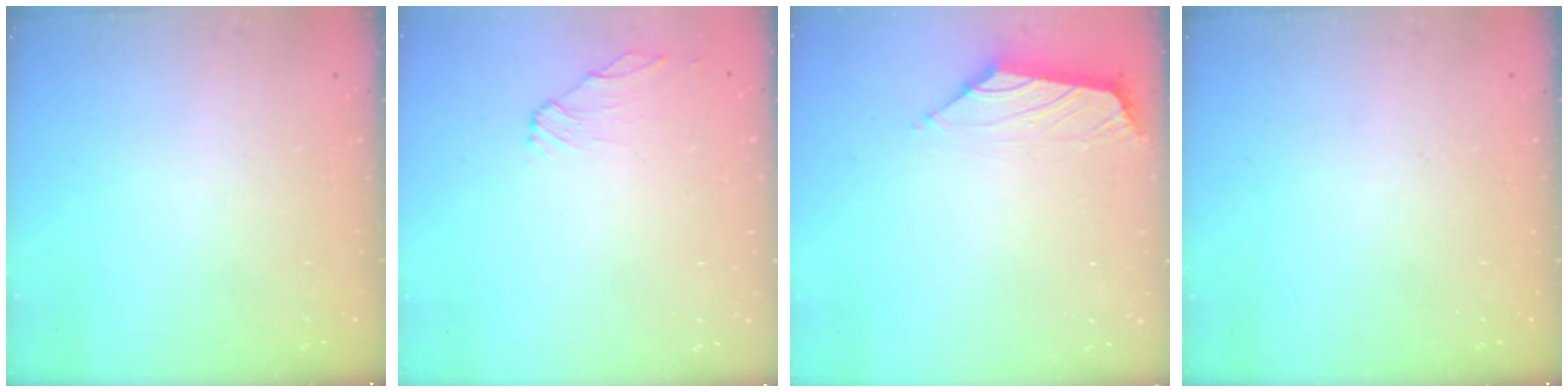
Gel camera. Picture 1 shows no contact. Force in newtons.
{"total": 0.6, "press": 0.5, "slide": 0.3}
{"total": 1.4, "press": 1.2, "slide": 0.6}
{"total": 0.0}